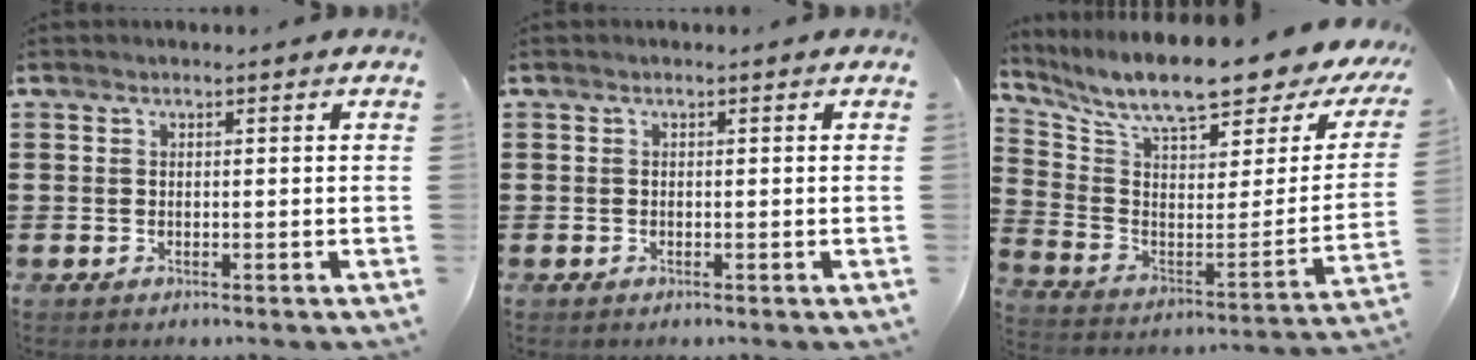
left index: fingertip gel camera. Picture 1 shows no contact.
{"total": 0.0}
{"total": 10.4, "force": [8.3, 1.2, 6.0], "torque": [-0.132, -0.067, 0.137]}